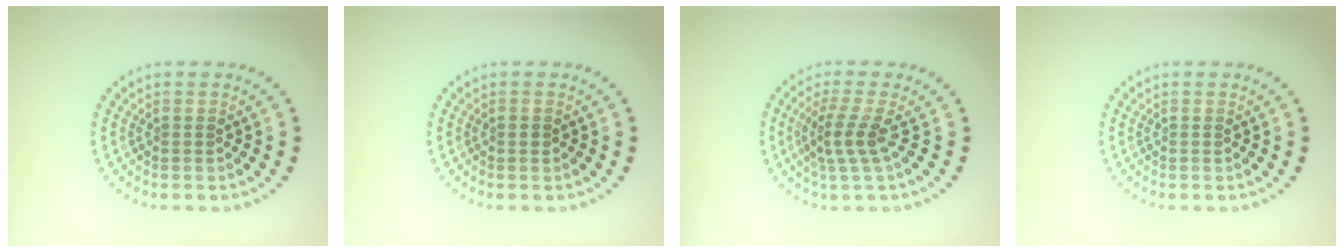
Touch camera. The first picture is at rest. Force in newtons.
{"total": 0.7, "press": 0.7, "slide": 0.1}
{"total": 2.5, "press": 1.9, "slide": 1.7}
{"total": 0.0}